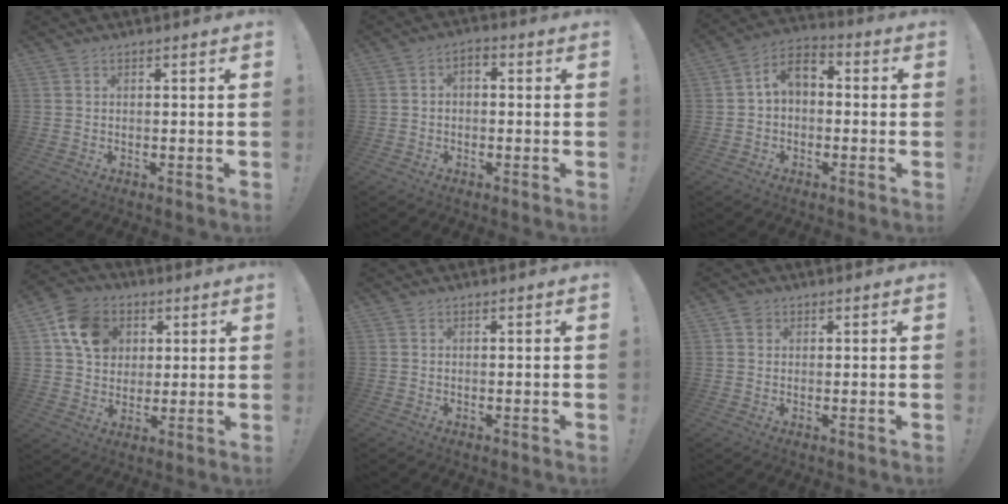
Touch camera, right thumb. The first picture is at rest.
{"total": 2.6, "force": [-1.4, 1.4, 1.6], "torque": [-0.024, 0.011, -0.027]}
{"total": 6.5, "force": [-0.1, 4.6, 4.6], "torque": [-0.077, 0.017, 0.004]}
{"total": 13.4, "force": [4.9, 10.9, 6.1], "torque": [-0.086, -0.010, 0.098]}
{"total": 0.0}
{"total": 1.8, "force": [0.8, 1.6, 0.4], "torque": [-0.006, 0.001, 0.015]}